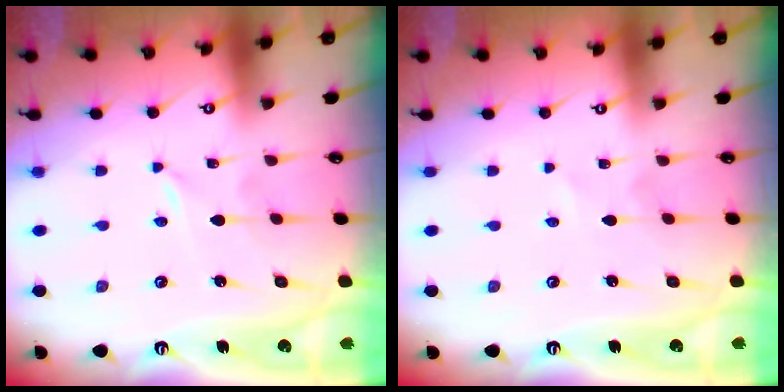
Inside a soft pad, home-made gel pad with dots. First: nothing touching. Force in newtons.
{"total": 0.0}